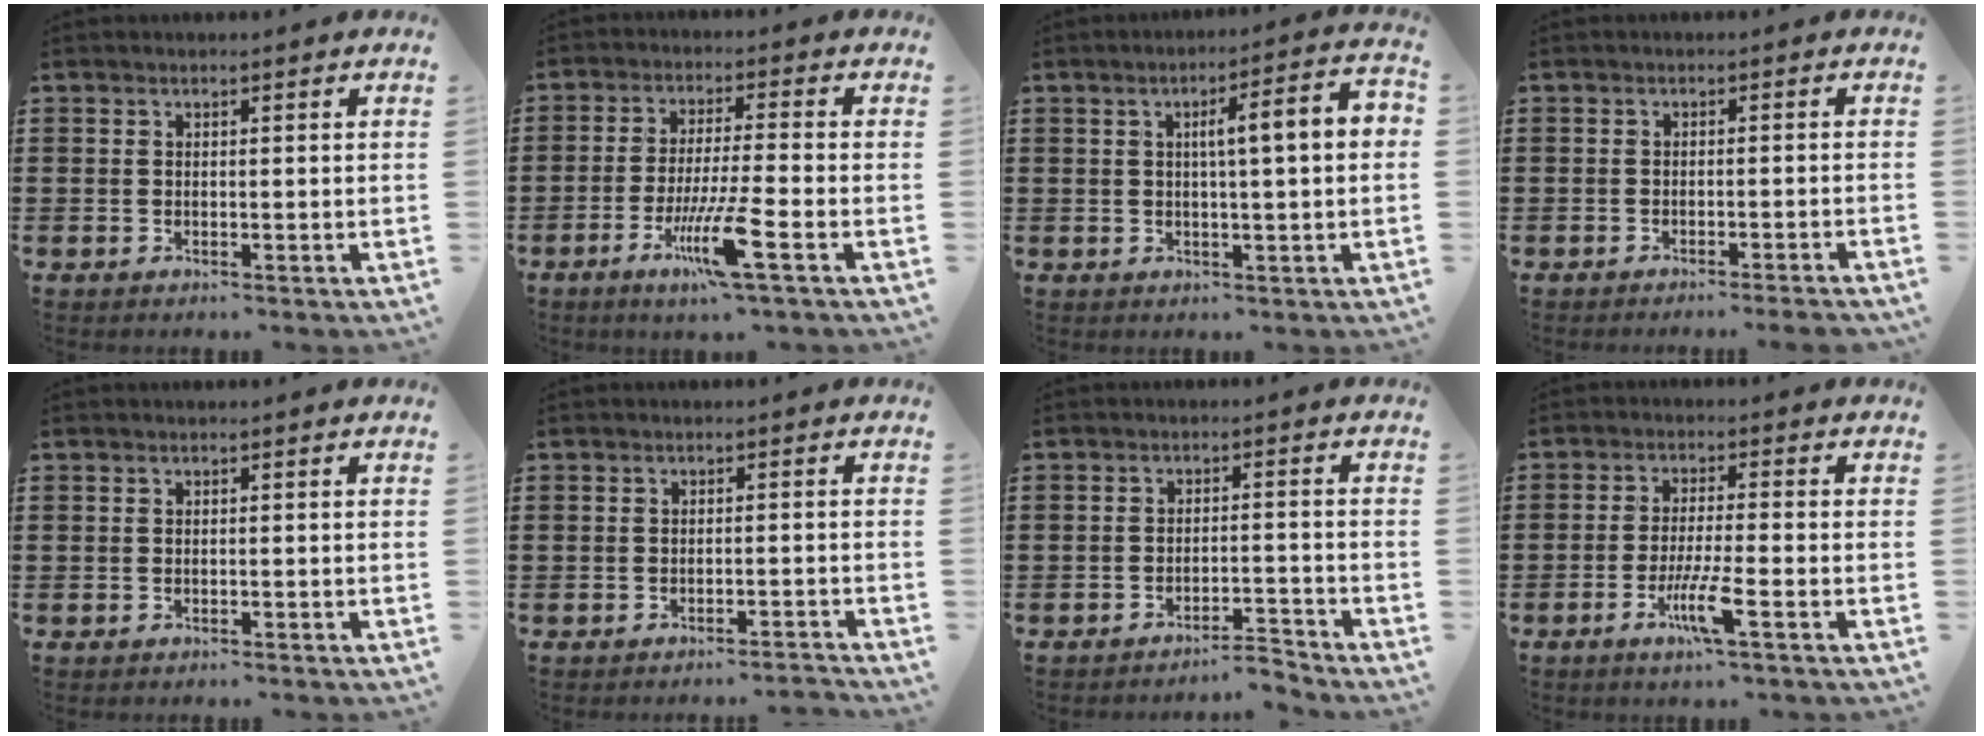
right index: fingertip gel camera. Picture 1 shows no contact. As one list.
[{"total": 8.9, "force": [-4.1, 0.3, 7.9], "torque": [-0.160, -0.018, -0.079]}, {"total": 6.1, "force": [0.6, 0.5, 6.0], "torque": [-0.096, -0.006, -0.001]}, {"total": 1.6, "force": [-1.4, -0.3, 0.7], "torque": [-0.011, 0.000, -0.026]}, {"total": 0.0}, {"total": 1.5, "force": [-1.5, -0.2, 0.4], "torque": [-0.009, 0.001, -0.029]}, {"total": 3.4, "force": [-3.3, 0.0, 0.8], "torque": [-0.017, -0.002, -0.069]}, {"total": 6.2, "force": [-3.1, 0.4, 5.4], "torque": [-0.107, -0.015, -0.057]}]